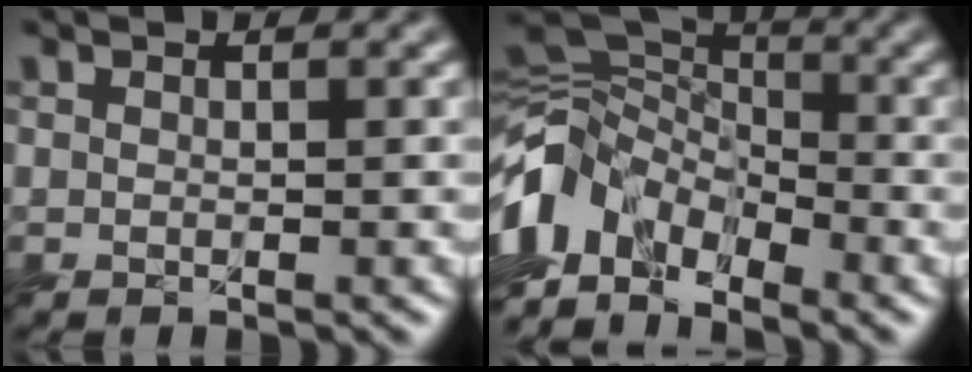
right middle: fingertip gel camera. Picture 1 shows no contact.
{"total": 8.7, "force": [-5.9, 4.8, 4.3], "torque": [-0.092, -0.013, -0.131]}